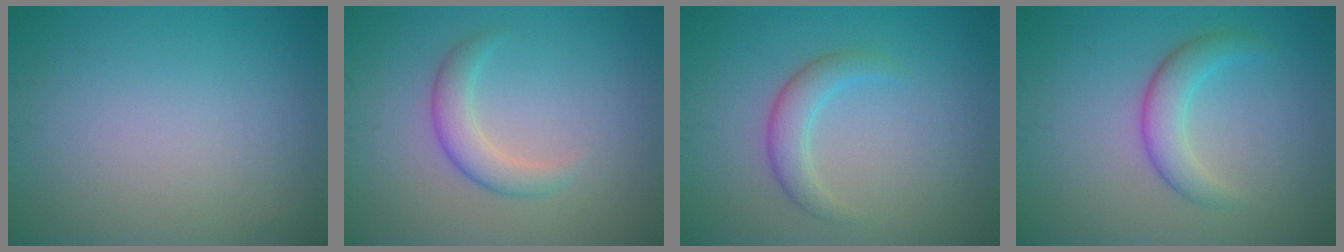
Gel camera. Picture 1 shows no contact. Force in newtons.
{"total": 2.5, "press": 2.5, "slide": 0.1}
{"total": 2.7, "press": 2.7, "slide": 0.1}
{"total": 3.1, "press": 3.1, "slide": 0.1}